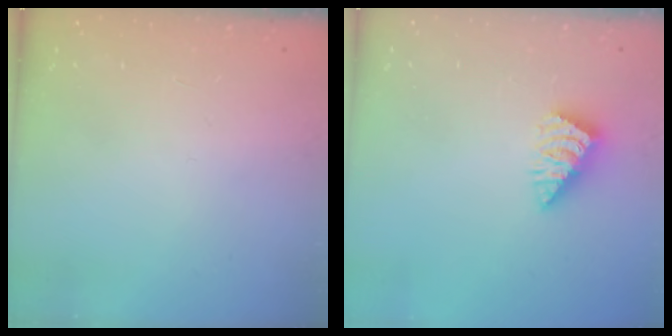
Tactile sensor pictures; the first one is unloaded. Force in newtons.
{"total": 2.8, "press": 2.7, "slide": 0.5}